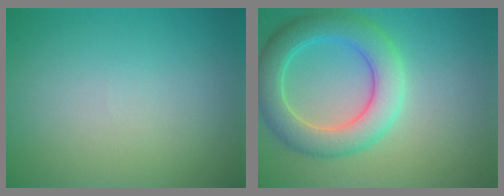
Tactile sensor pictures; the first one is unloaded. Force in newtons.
{"total": 6.1, "press": 6.1, "slide": 0.3}